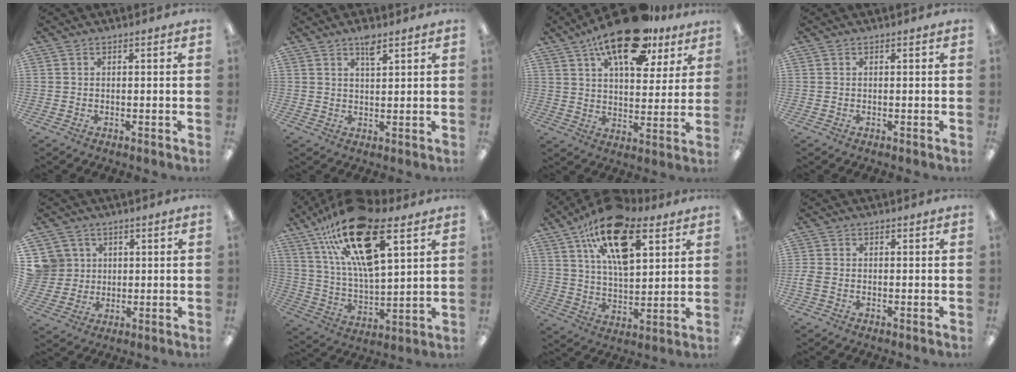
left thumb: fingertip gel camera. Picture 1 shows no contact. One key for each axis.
{"total": 3.9, "fx": 2.8, "fy": 1.1, "fz": 2.5, "tx": -0.041, "ty": -0.007, "tz": 0.047}
{"total": 19.2, "fx": 12.3, "fy": 8.1, "fz": 12.3, "tx": -0.194, "ty": -0.055, "tz": 0.204}
{"total": 0.0}
{"total": 6.9, "fx": 2.4, "fy": 6.5, "fz": 0.1, "tx": -0.017, "ty": 0.000, "tz": 0.051}
{"total": 24.0, "fx": 14.0, "fy": 8.8, "fz": 17.4, "tx": -0.319, "ty": -0.059, "tz": 0.235}
{"total": 19.9, "fx": 10.8, "fy": 9.7, "fz": 13.7, "tx": -0.229, "ty": -0.037, "tz": 0.186}
{"total": 1.8, "fx": -0.5, "fy": 1.2, "fz": 1.4, "tx": -0.031, "ty": 0.000, "tz": -0.009}